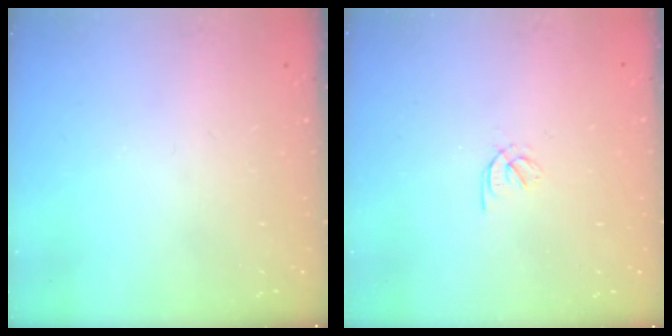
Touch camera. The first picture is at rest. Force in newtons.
{"total": 1.7, "press": 1.6, "slide": 0.6}